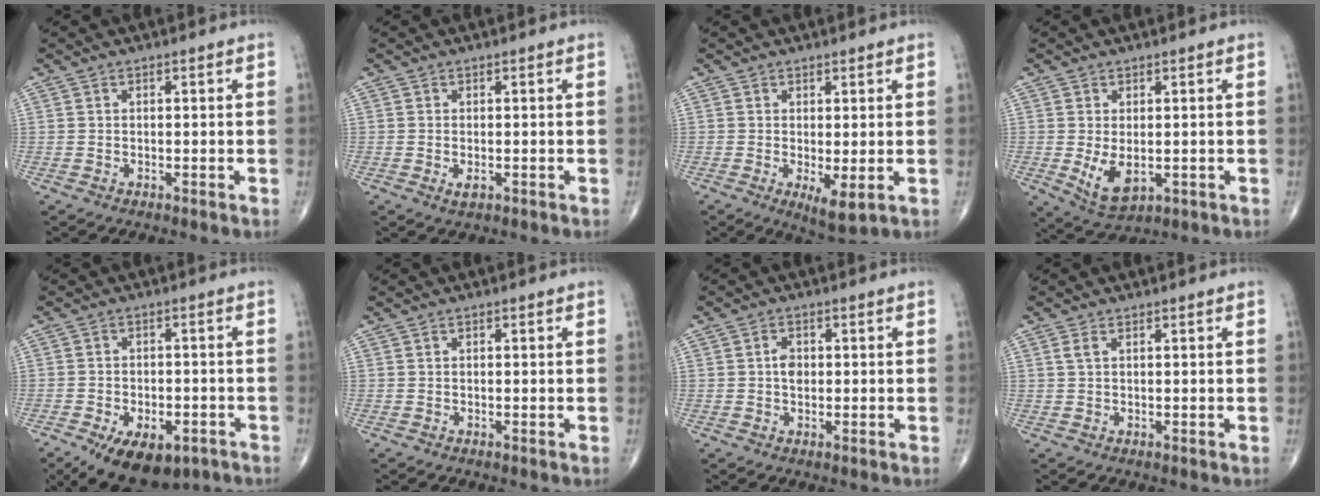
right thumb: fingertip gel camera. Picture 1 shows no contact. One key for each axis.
{"total": 1.5, "fx": -0.4, "fy": 0.7, "fz": 1.3, "tx": -0.025, "ty": -0.004, "tz": -0.006}
{"total": 4.5, "fx": -0.7, "fy": 1.3, "fz": 4.3, "tx": -0.070, "ty": -0.018, "tz": -0.006}
{"total": 6.0, "fx": -0.7, "fy": 3.3, "fz": 5.0, "tx": -0.085, "ty": -0.015, "tz": 0.003}
{"total": 12.9, "fx": -7.6, "fy": 7.0, "fz": 7.8, "tx": -0.121, "ty": 0.019, "tz": -0.106}
{"total": 0.0}
{"total": 2.6, "fx": 0.2, "fy": 1.8, "fz": 1.8, "tx": -0.025, "ty": 0.002, "tz": 0.000}
{"total": 1.4, "fx": 0.6, "fy": 0.6, "fz": 1.1, "tx": -0.030, "ty": 0.008, "tz": 0.015}